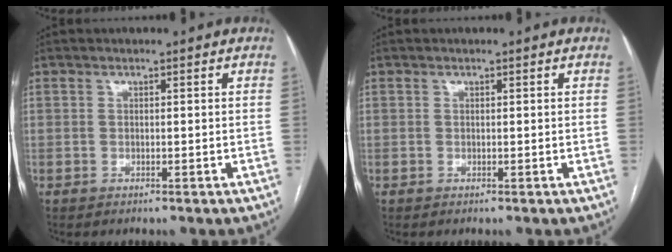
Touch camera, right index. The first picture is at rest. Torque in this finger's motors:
{"motor_torque": [0.05, 0.04, 0.03, 0.01]}